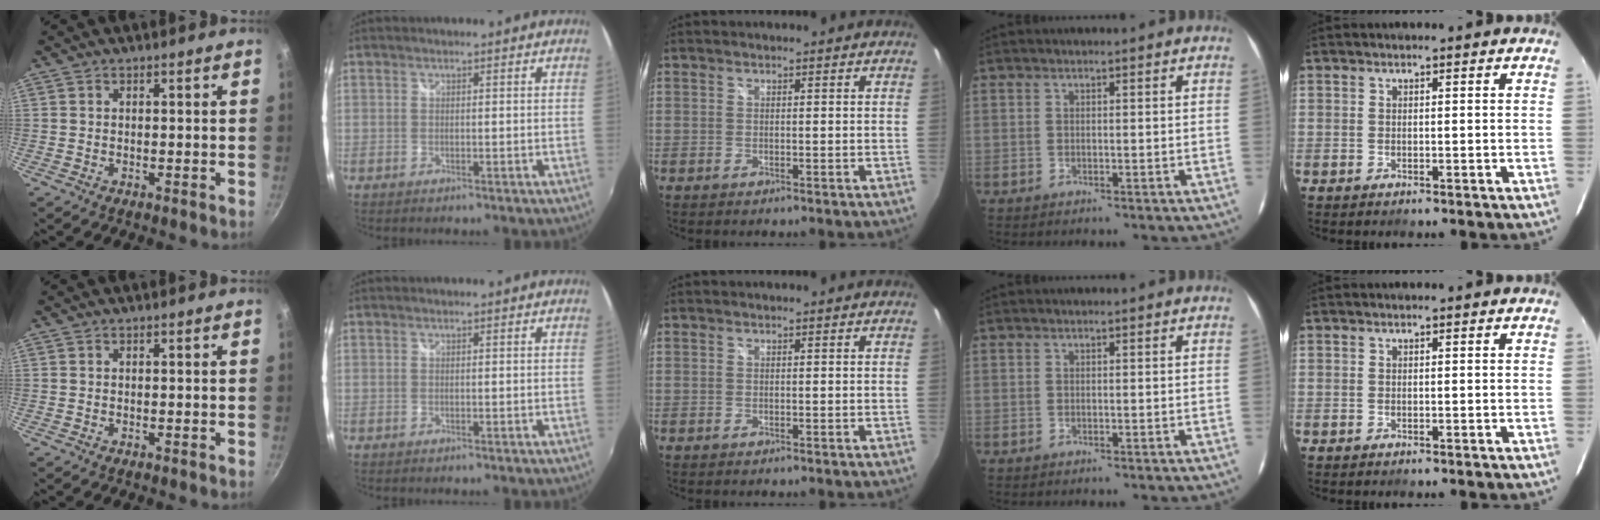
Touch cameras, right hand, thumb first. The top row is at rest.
{}